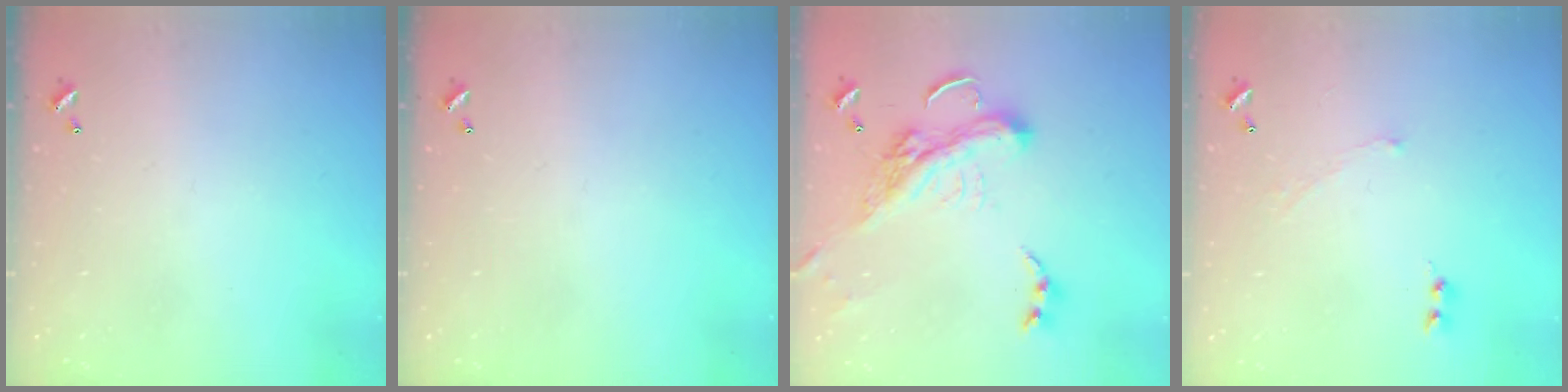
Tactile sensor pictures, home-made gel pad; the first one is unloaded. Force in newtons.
{"total": 0.0}
{"total": 6.2, "press": 6.1, "slide": 1.5}
{"total": 2.1, "press": 2.0, "slide": 0.7}